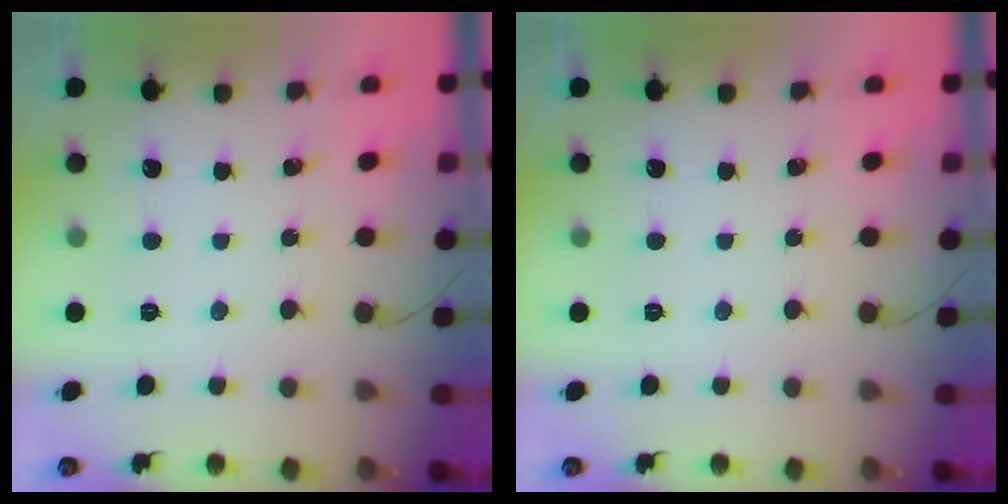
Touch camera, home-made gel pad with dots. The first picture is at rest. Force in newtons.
{"total": 0.0}